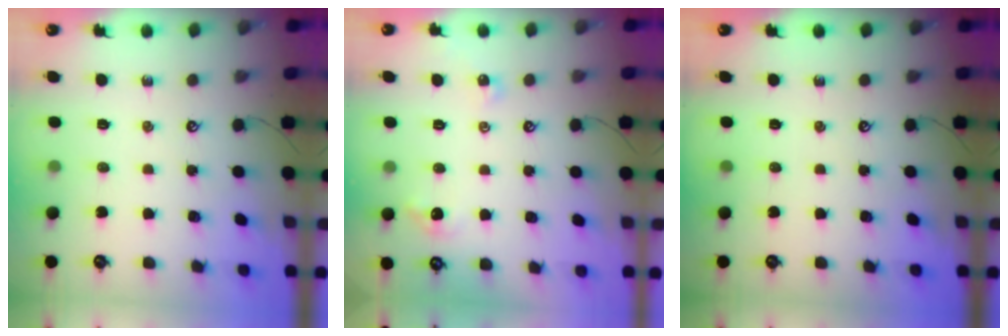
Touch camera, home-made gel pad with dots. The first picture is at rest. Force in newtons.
{"total": 3.7, "press": 3.7, "slide": 0.7}
{"total": 0.0}